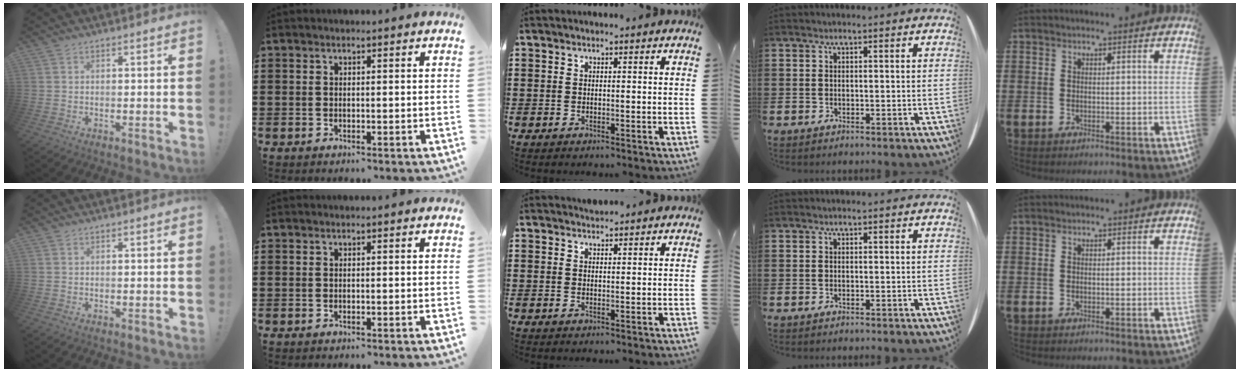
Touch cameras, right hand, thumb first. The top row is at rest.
{"middle": {"total": 1.0, "force": [1.0, 0.1, -0.1], "torque": [-0.001, -0.001, 0.020]}}